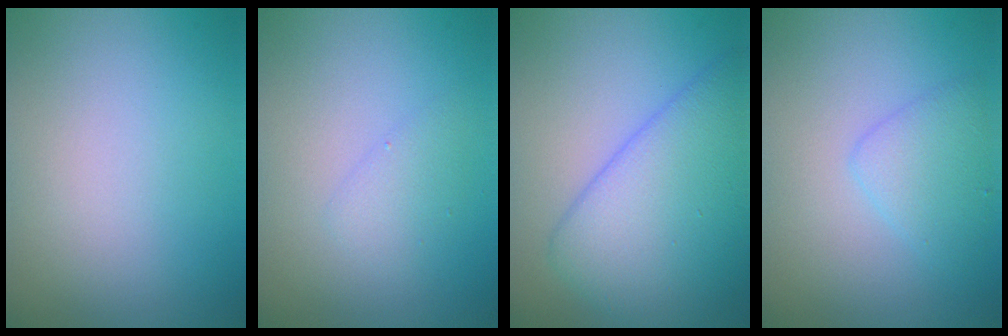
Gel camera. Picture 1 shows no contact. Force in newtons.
{"total": 1.5, "press": 1.5, "slide": 0.1}
{"total": 7.2, "press": 7.2, "slide": 0.1}
{"total": 2.5, "press": 2.5, "slide": 0.1}